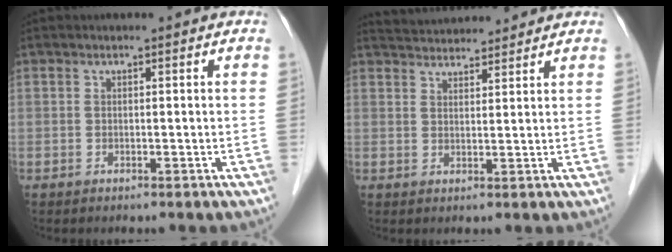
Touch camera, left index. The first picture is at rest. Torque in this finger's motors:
{"motor_torque": [0.06, 0.02, 0.02, -0.01]}